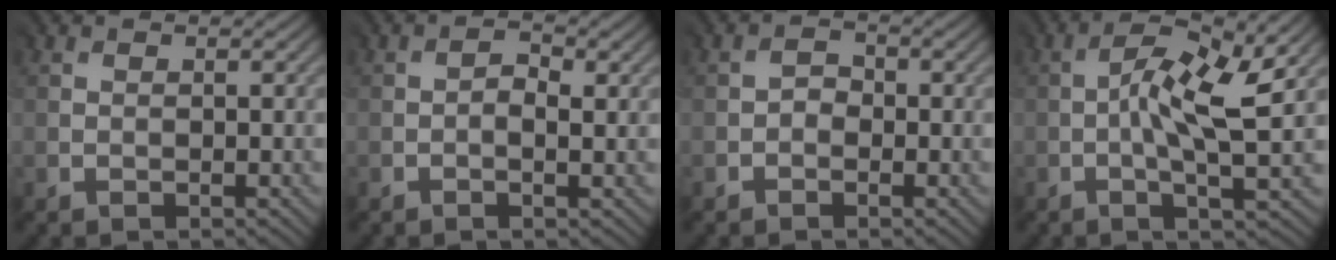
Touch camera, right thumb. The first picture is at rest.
{"total": 1.8, "force": [-0.2, 0.8, 1.6], "torque": [-0.026, -0.003, -0.004]}
{"total": 1.2, "force": [-0.9, 0.8, 0.2], "torque": [-0.001, 0.000, -0.019]}
{"total": 8.3, "force": [0.2, 2.6, 7.9], "torque": [-0.147, 0.001, 0.003]}